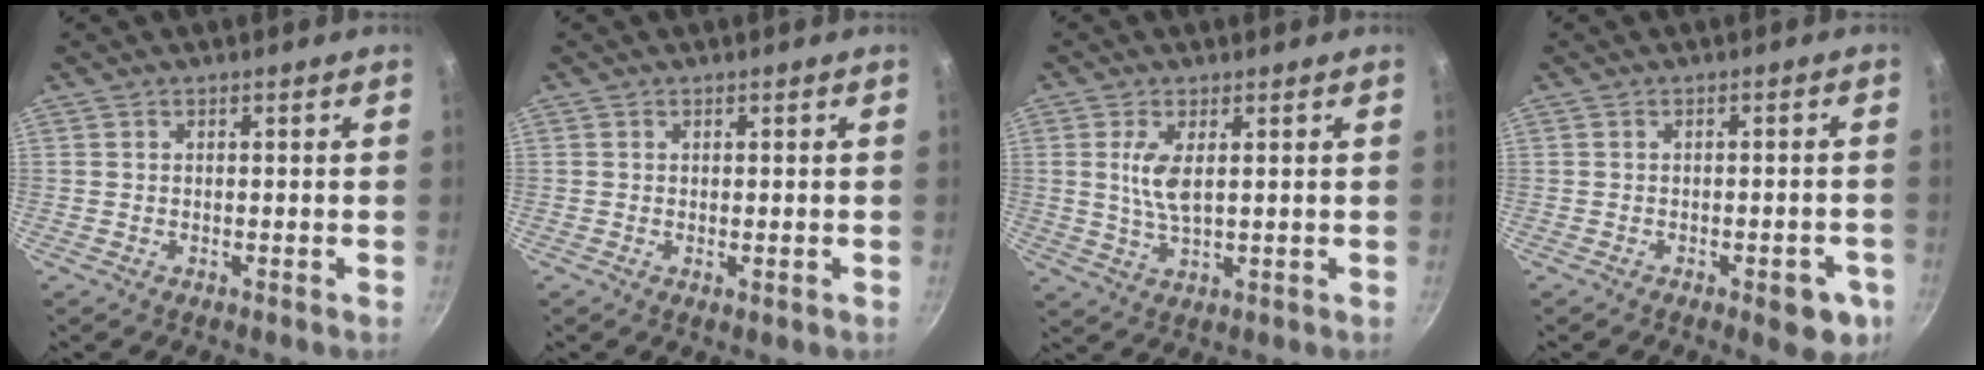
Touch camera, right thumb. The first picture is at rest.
{"total": 0.7, "force": [0.0, 0.2, 0.7], "torque": [-0.011, -0.004, -0.001]}
{"total": 5.8, "force": [1.3, 2.3, 5.2], "torque": [-0.103, -0.008, 0.028]}
{"total": 6.6, "force": [-2.8, 2.9, 5.3], "torque": [-0.043, 0.013, -0.028]}